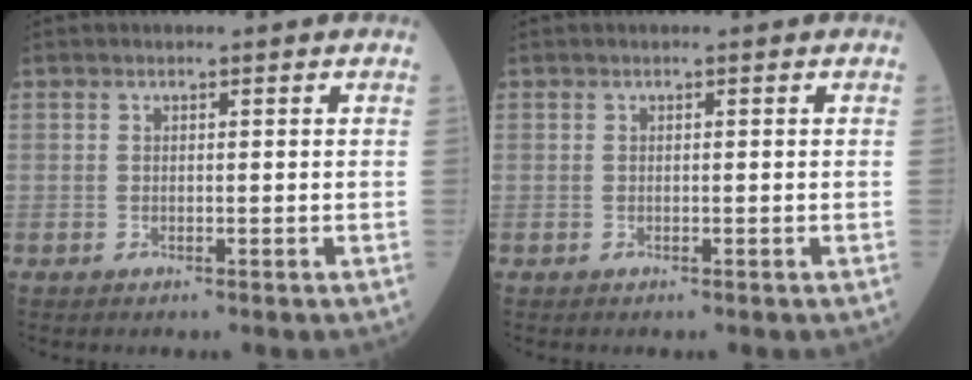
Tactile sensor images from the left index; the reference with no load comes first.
{"total": 0.0}